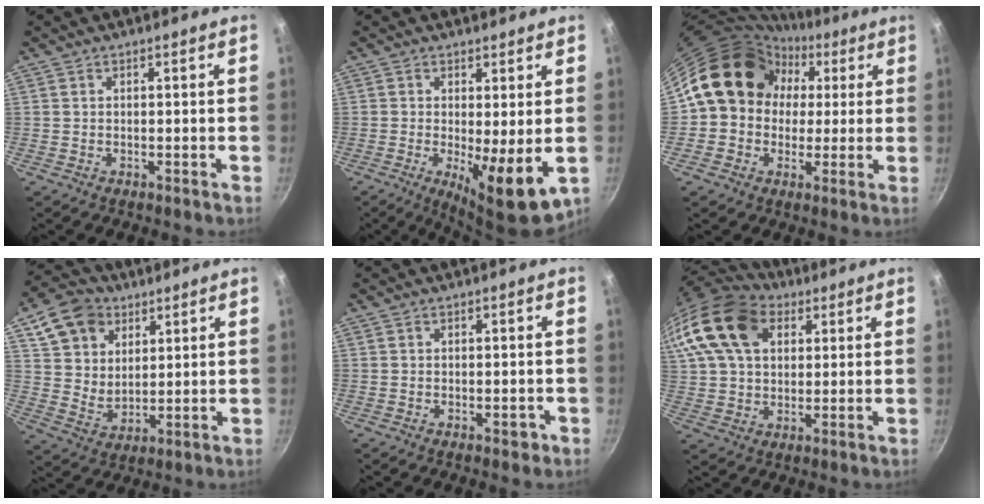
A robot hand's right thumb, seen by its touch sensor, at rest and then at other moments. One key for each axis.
{"total": 9.0, "fx": -1.0, "fy": 2.2, "fz": 8.7, "tx": -0.126, "ty": -0.014, "tz": -0.006}
{"total": 15.4, "fx": 2.7, "fy": 13.3, "fz": 7.4, "tx": -0.078, "ty": 0.038, "tz": 0.034}
{"total": 12.5, "fx": 6.2, "fy": 9.3, "fz": 5.7, "tx": -0.077, "ty": -0.013, "tz": 0.115}
{"total": 1.7, "fx": -0.7, "fy": 0.9, "fz": 1.2, "tx": -0.007, "ty": 0.008, "tz": -0.010}
{"total": 21.5, "fx": 8.4, "fy": 14.9, "fz": 13.1, "tx": -0.274, "ty": 0.018, "tz": 0.144}